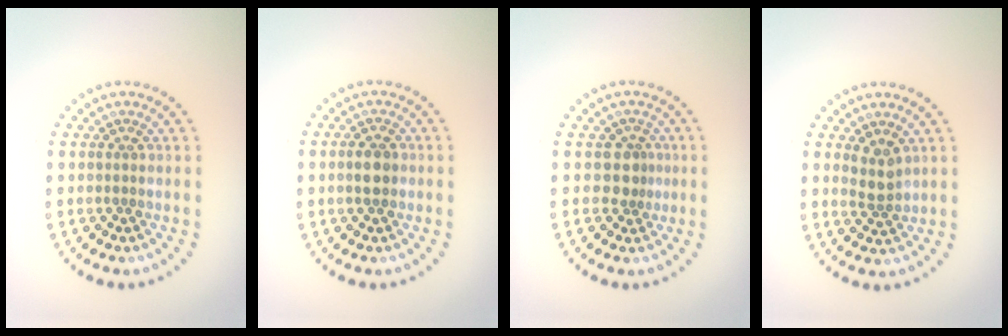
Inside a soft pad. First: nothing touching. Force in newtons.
{"total": 2.0, "press": 2.0, "slide": 0.1}
{"total": 1.9, "press": 1.5, "slide": 1.2}
{"total": 1.9, "press": 1.6, "slide": 1.0}